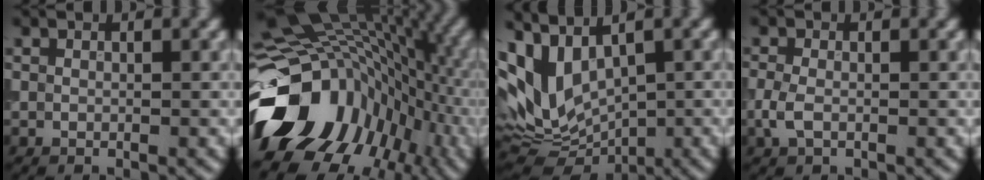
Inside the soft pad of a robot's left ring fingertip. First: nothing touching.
{"total": 16.3, "force": [-5.5, 12.0, 9.6], "torque": [-0.189, -0.012, -0.090]}
{"total": 8.2, "force": [2.0, 4.4, 6.6], "torque": [-0.144, -0.016, 0.051]}
{"total": 1.8, "force": [-0.5, 1.1, 1.4], "torque": [-0.035, 0.000, -0.015]}